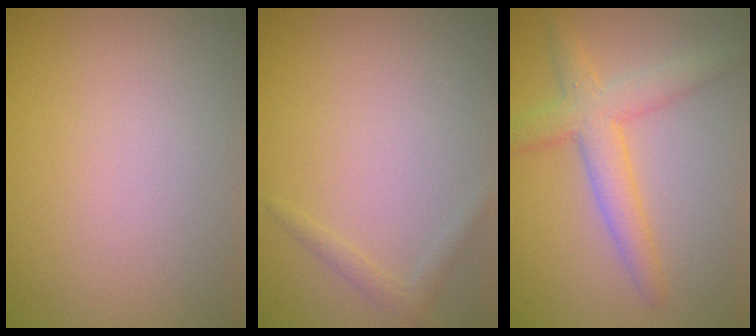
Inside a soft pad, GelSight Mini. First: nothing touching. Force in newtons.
{"total": 1.1, "press": 1.1, "slide": 0.1}
{"total": 4.2, "press": 4.1, "slide": 0.3}